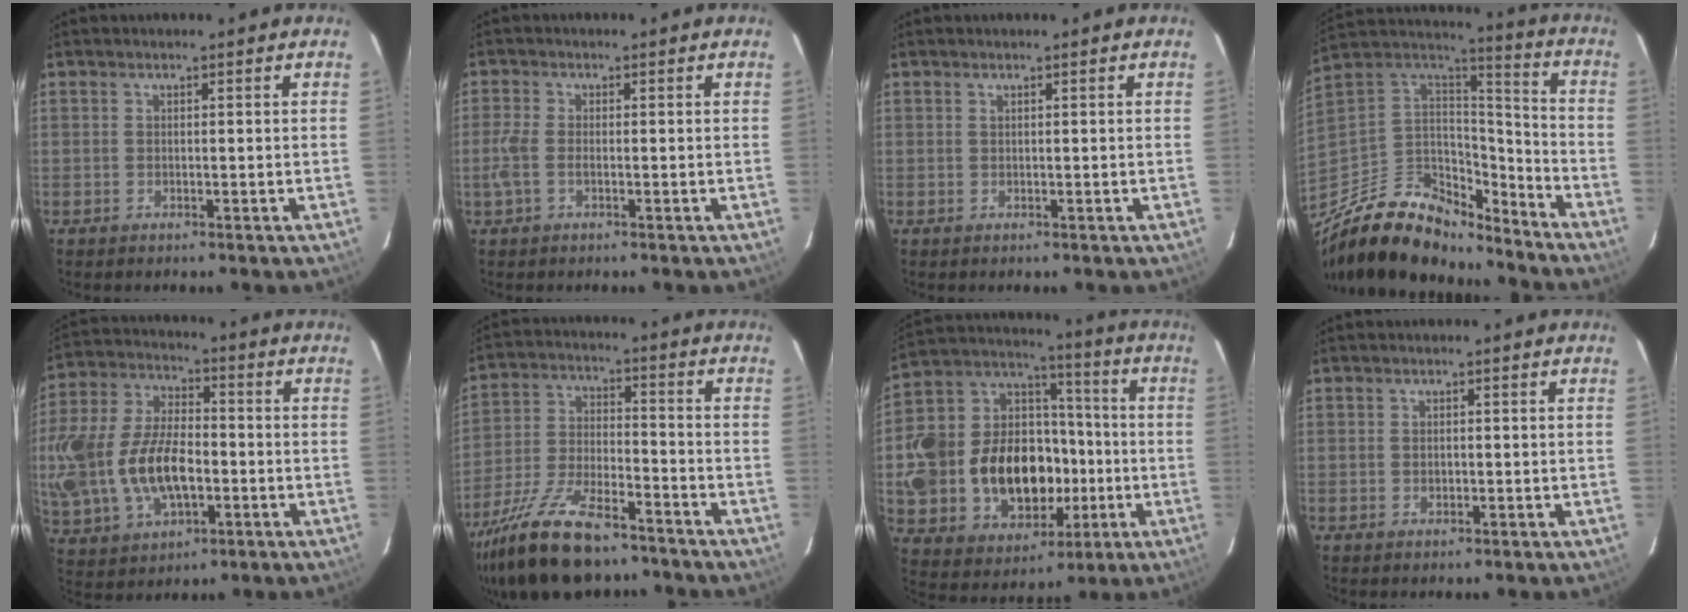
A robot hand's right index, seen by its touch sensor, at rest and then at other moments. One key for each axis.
{"total": 3.5, "fx": -0.9, "fy": 1.5, "fz": 3.0, "tx": -0.073, "ty": -0.002, "tz": -0.020}
{"total": 0.0}
{"total": 23.7, "fx": -17.3, "fy": 10.4, "fz": 12.3, "tx": -0.262, "ty": 0.006, "tz": -0.287}
{"total": 23.7, "fx": -4.0, "fy": 13.9, "fz": 18.8, "tx": -0.437, "ty": -0.007, "tz": -0.057}
{"total": 19.5, "fx": -14.7, "fy": 6.5, "fz": 11.1, "tx": -0.231, "ty": -0.033, "tz": -0.252}
{"total": 24.7, "fx": -4.3, "fy": 18.3, "fz": 16.0, "tx": -0.368, "ty": 0.041, "tz": -0.045}
{"total": 1.1, "fx": -0.1, "fy": 0.9, "fz": 0.6, "tx": -0.010, "ty": 0.003, "tz": -0.001}